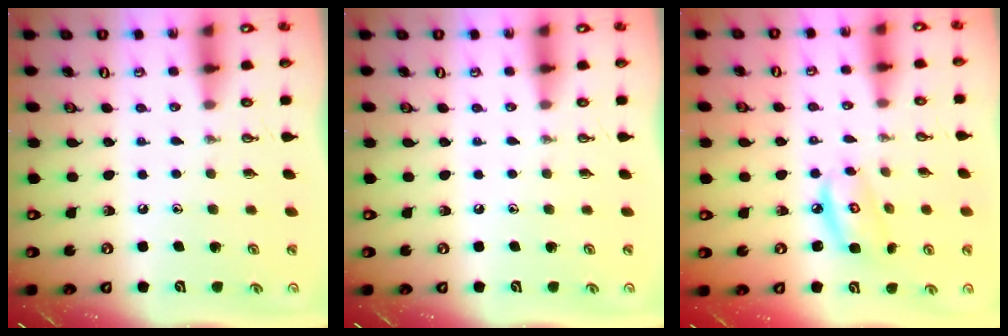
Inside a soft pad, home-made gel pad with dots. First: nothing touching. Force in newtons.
{"total": 0.0}
{"total": 6.7, "press": 6.6, "slide": 0.4}